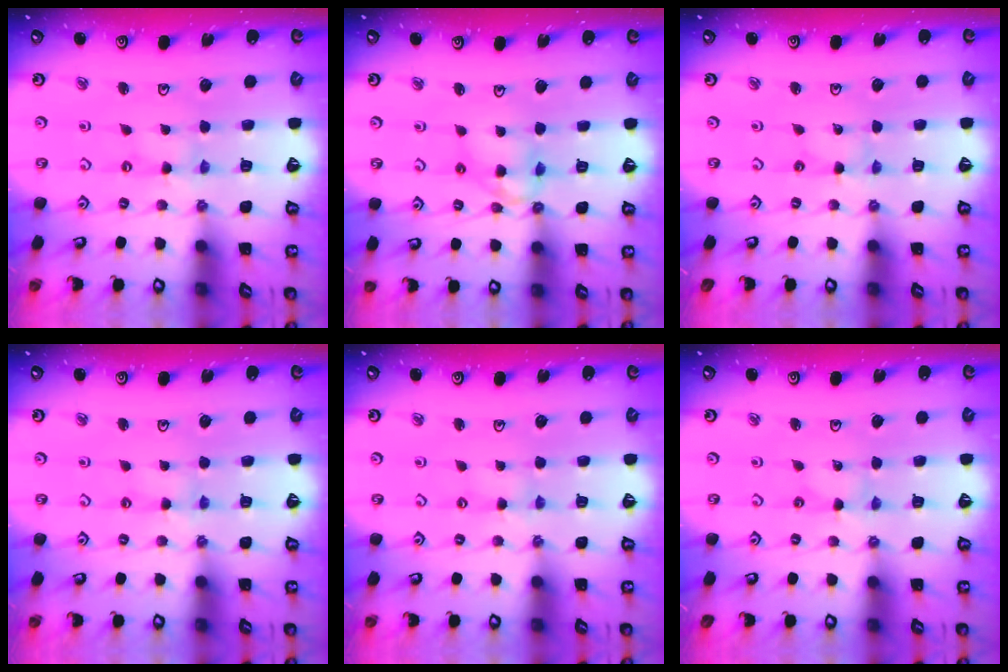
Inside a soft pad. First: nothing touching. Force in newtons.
{"total": 10.1, "press": 10.1, "slide": 1.0}
{"total": 0.0}
{"total": 1.3, "press": 1.2, "slide": 0.3}
{"total": 1.8, "press": 1.7, "slide": 0.3}
{"total": 0.0}